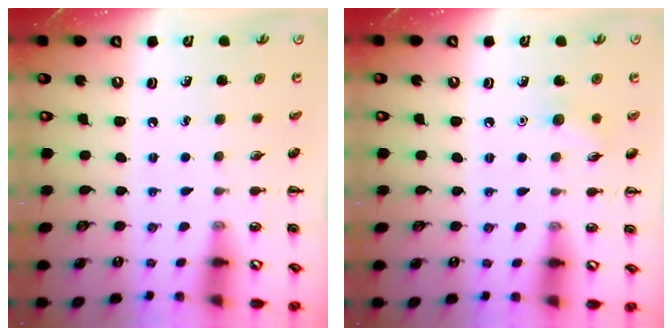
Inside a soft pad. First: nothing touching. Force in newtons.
{"total": 6.0, "press": 5.8, "slide": 1.6}